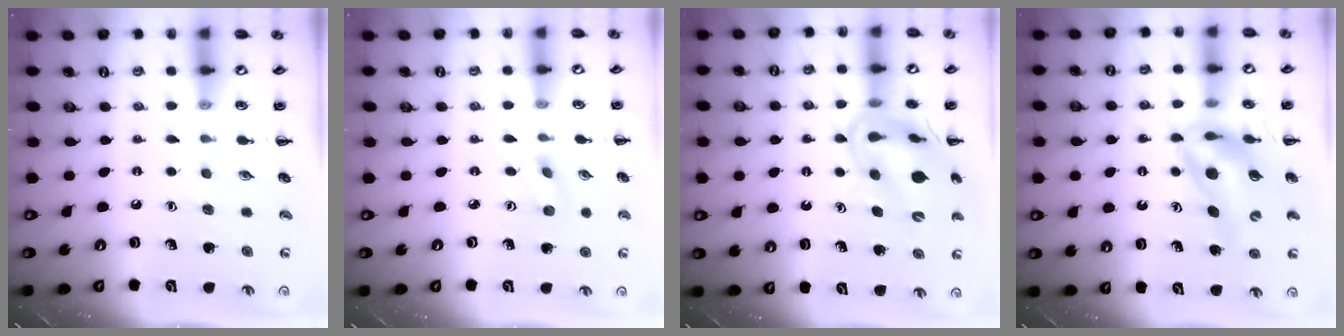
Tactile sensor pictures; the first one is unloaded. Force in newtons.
{"total": 2.7, "press": 2.5, "slide": 1.0}
{"total": 14.4, "press": 13.7, "slide": 4.4}
{"total": 11.2, "press": 10.6, "slide": 3.5}